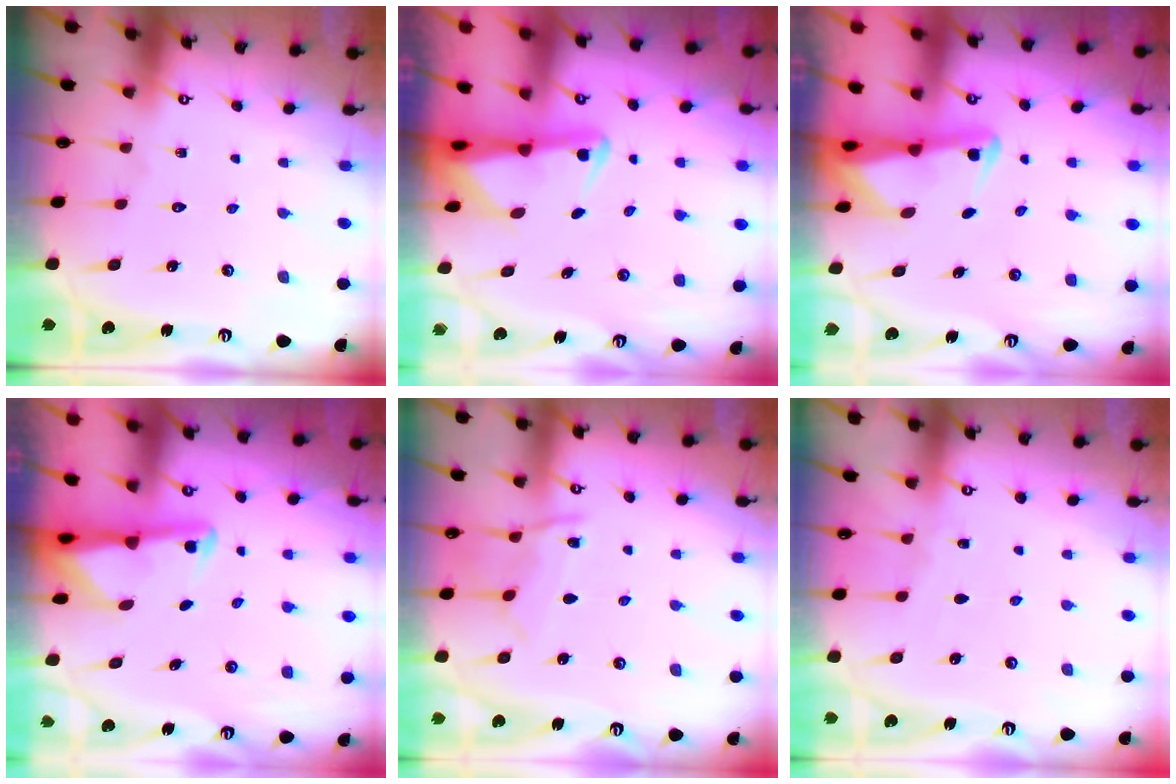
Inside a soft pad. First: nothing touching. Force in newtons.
{"total": 2.5, "press": 2.4, "slide": 0.5}
{"total": 2.2, "press": 2.1, "slide": 0.4}
{"total": 2.7, "press": 2.7, "slide": 0.7}
{"total": 9.0, "press": 8.9, "slide": 0.7}
{"total": 2.7, "press": 2.7, "slide": 0.4}